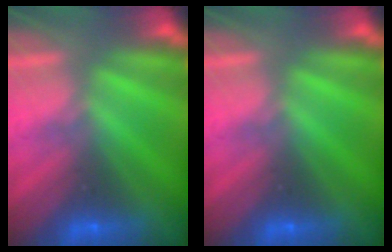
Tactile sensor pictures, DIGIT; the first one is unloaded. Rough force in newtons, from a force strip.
{"total": 0.0}